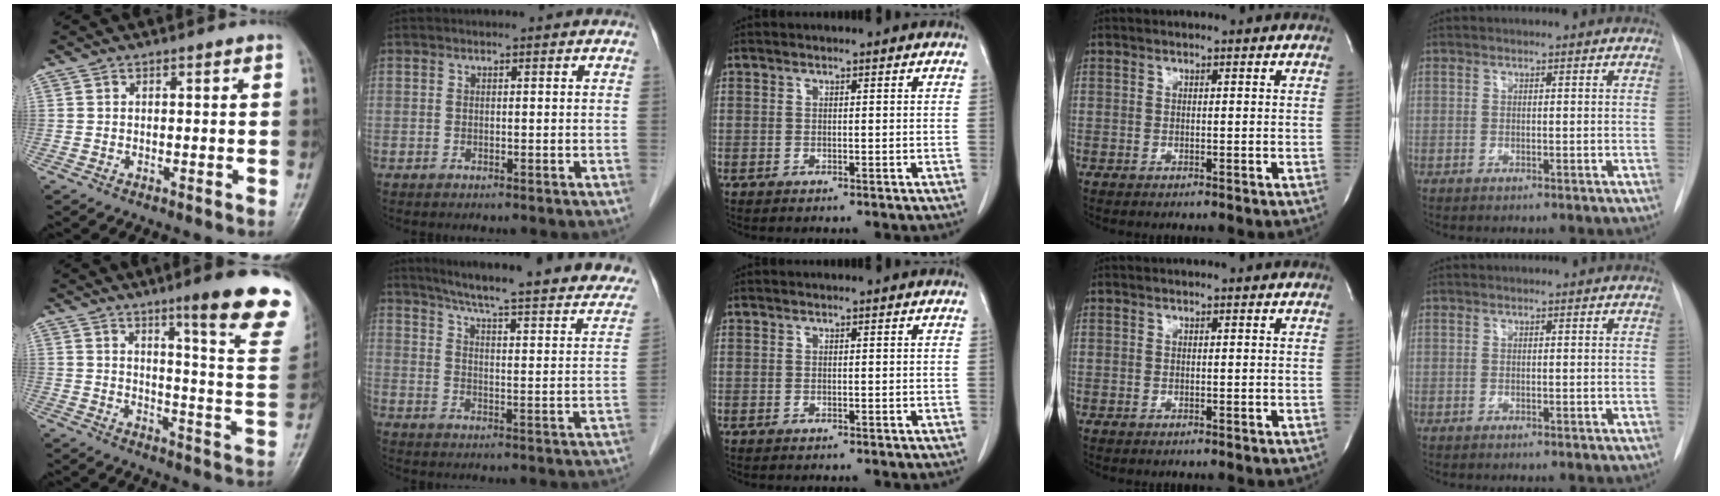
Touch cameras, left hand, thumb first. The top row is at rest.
{"thumb": {"total": 18.3, "force": [11.3, 2.1, 14.2], "torque": [-0.154, -0.065, 0.148]}, "index": {"total": 26.7, "force": [21.7, 3.2, 15.1], "torque": [-0.211, -0.030, 0.264]}}